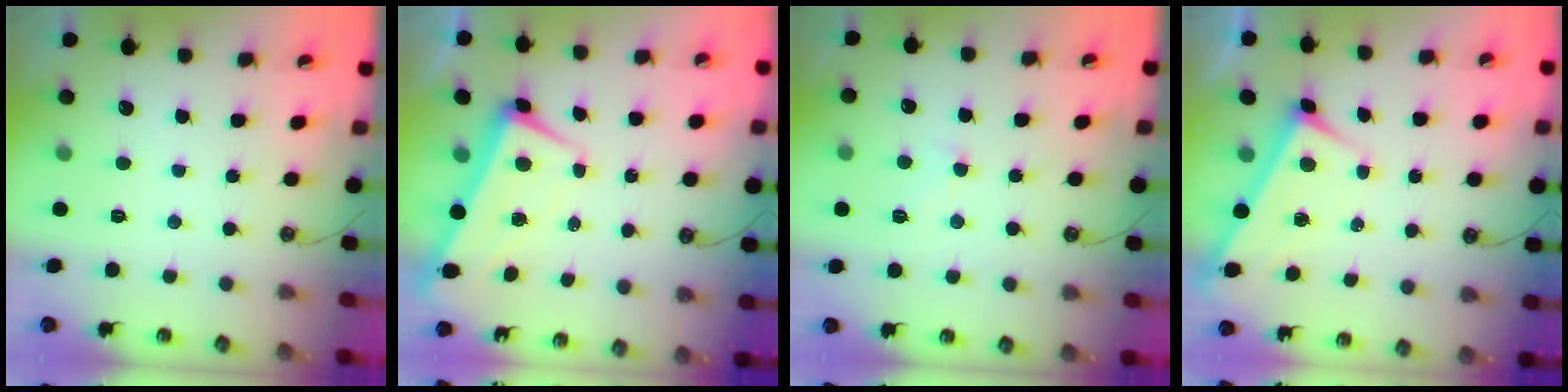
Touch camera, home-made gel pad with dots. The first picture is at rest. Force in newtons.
{"total": 2.3, "press": 1.5, "slide": 1.7}
{"total": 1.1, "press": 0.7, "slide": 0.8}
{"total": 3.1, "press": 3.1, "slide": 0.2}